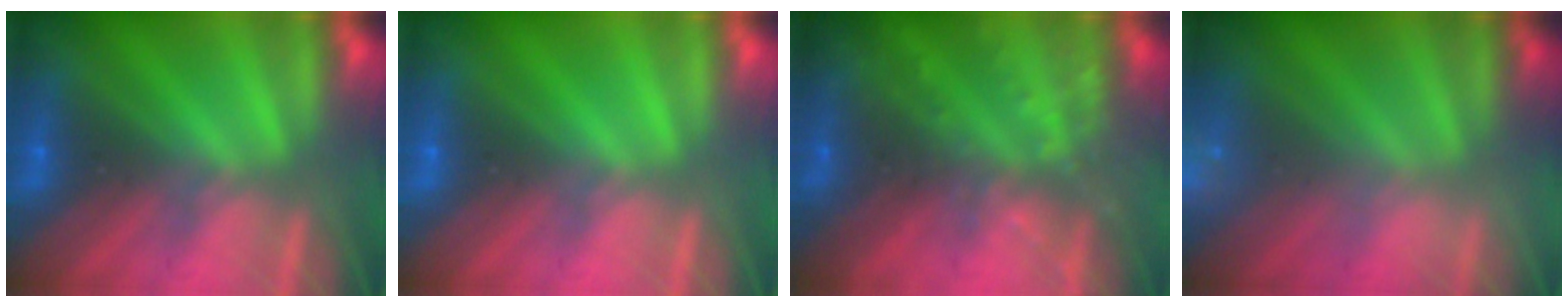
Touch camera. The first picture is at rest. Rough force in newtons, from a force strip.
{"total": 0.0}
{"total": 7.5}
{"total": 2.1}